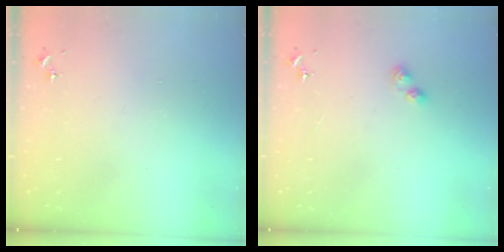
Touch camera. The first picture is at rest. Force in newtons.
{"total": 4.3, "press": 4.3, "slide": 0.5}